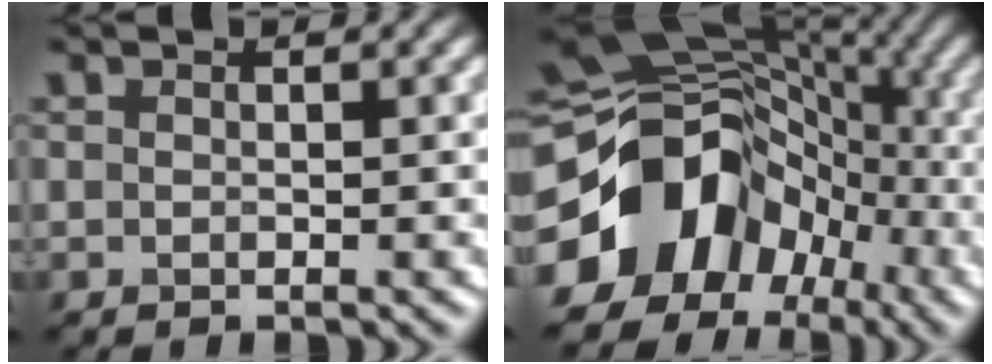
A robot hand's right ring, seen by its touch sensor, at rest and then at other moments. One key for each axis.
{"total": 14.1, "fx": -4.9, "fy": 11.2, "fz": 7.0, "tx": -0.121, "ty": -0.002, "tz": -0.092}